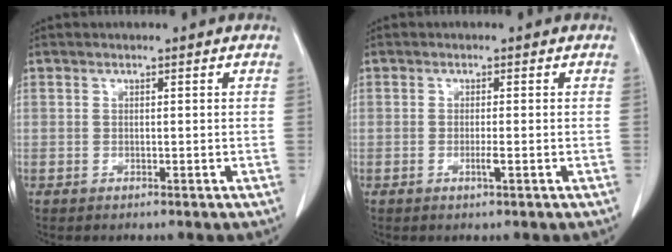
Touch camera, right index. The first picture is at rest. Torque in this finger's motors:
{"motor_torque": [-0.04, 0.05, 0.02, 0.00]}